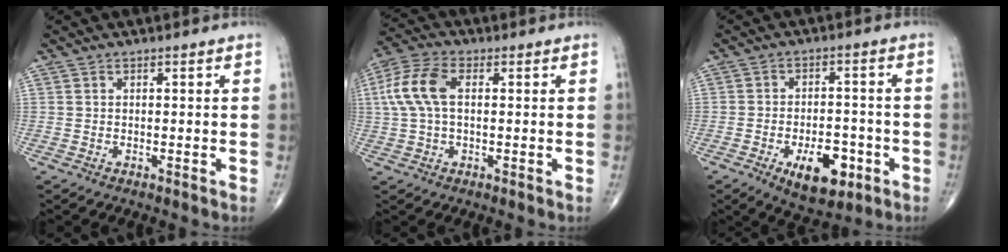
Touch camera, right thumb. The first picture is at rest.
{"total": 9.4, "force": [1.4, 5.0, 7.8], "torque": [-0.182, 0.025, 0.025]}
{"total": 10.4, "force": [-4.3, 5.4, 7.8], "torque": [-0.097, 0.016, -0.057]}